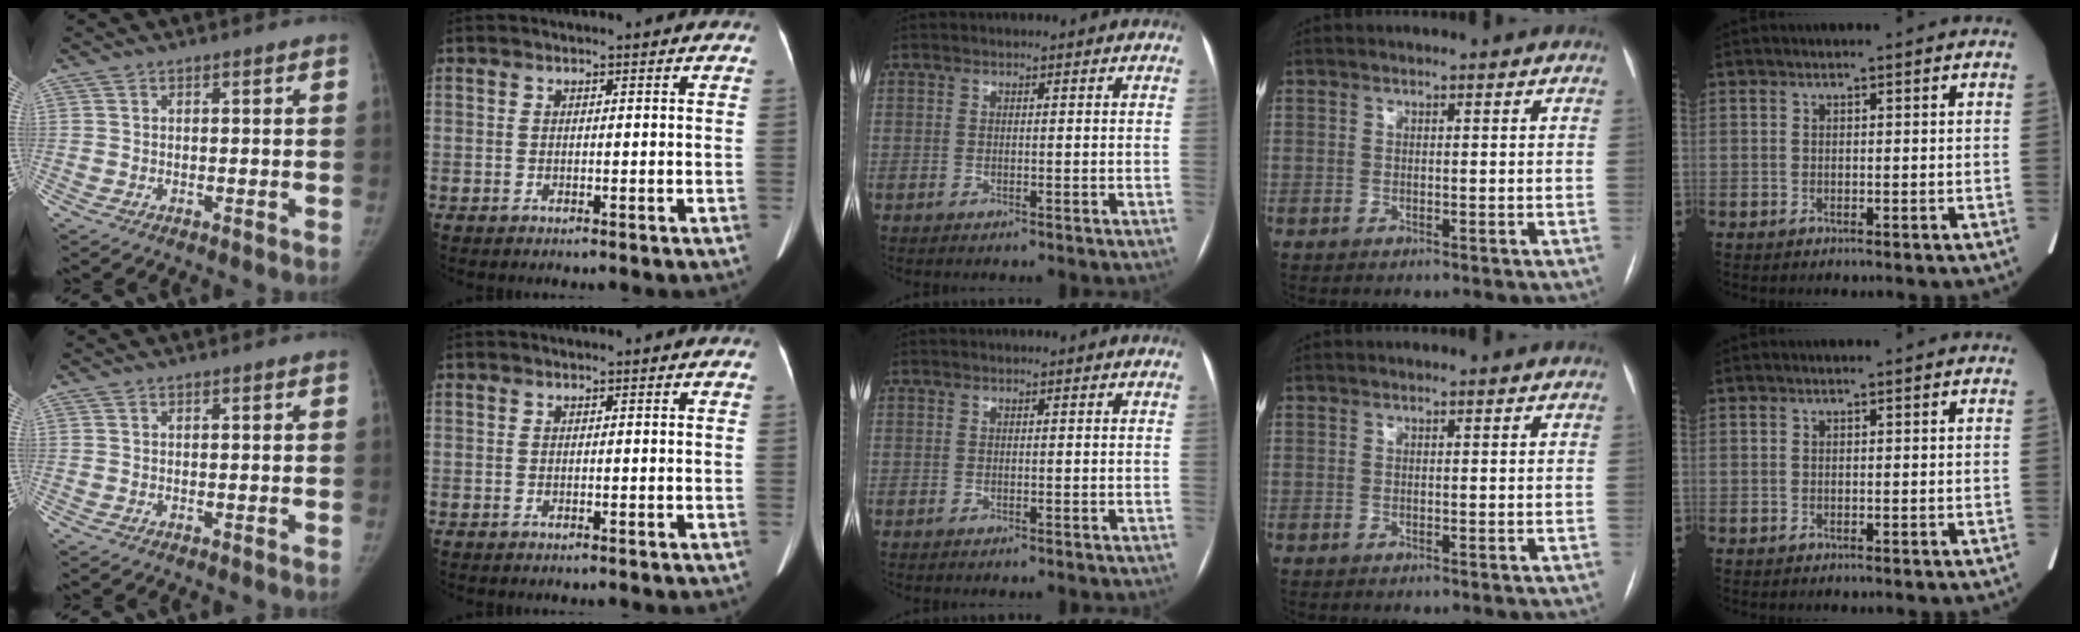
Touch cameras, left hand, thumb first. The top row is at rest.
{}